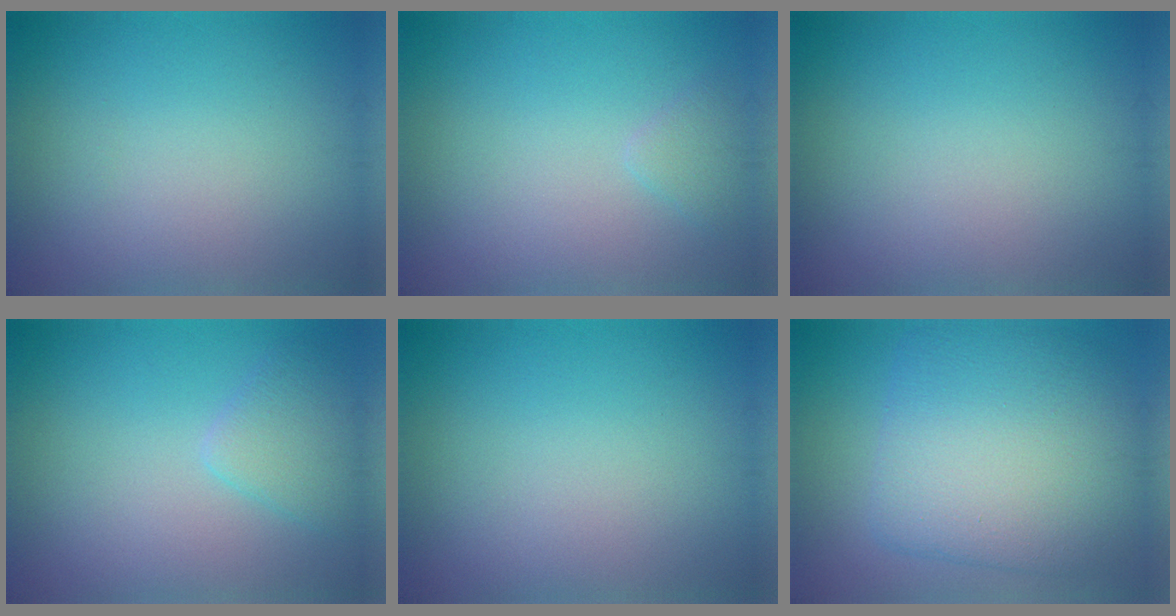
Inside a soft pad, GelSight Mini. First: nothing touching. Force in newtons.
{"total": 1.1, "press": 1.1, "slide": 0.1}
{"total": 0.0}
{"total": 2.5, "press": 2.5, "slide": 0.2}
{"total": 0.0}
{"total": 10.3, "press": 10.3, "slide": 0.4}